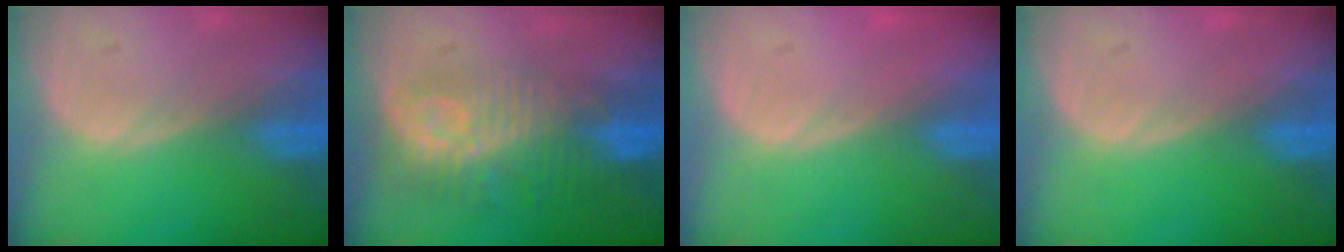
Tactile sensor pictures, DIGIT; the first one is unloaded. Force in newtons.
{"total": 9.7, "press": 8.7, "slide": 4.2}
{"total": 0.6, "press": 0.0, "slide": 0.6}
{"total": 0.0}